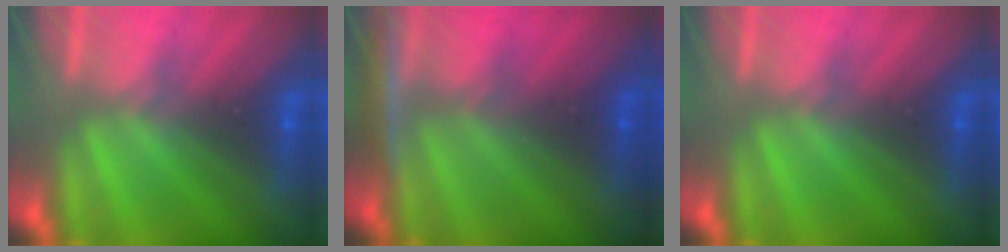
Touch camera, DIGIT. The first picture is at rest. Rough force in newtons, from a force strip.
{"total": 1.3}
{"total": 0.0}